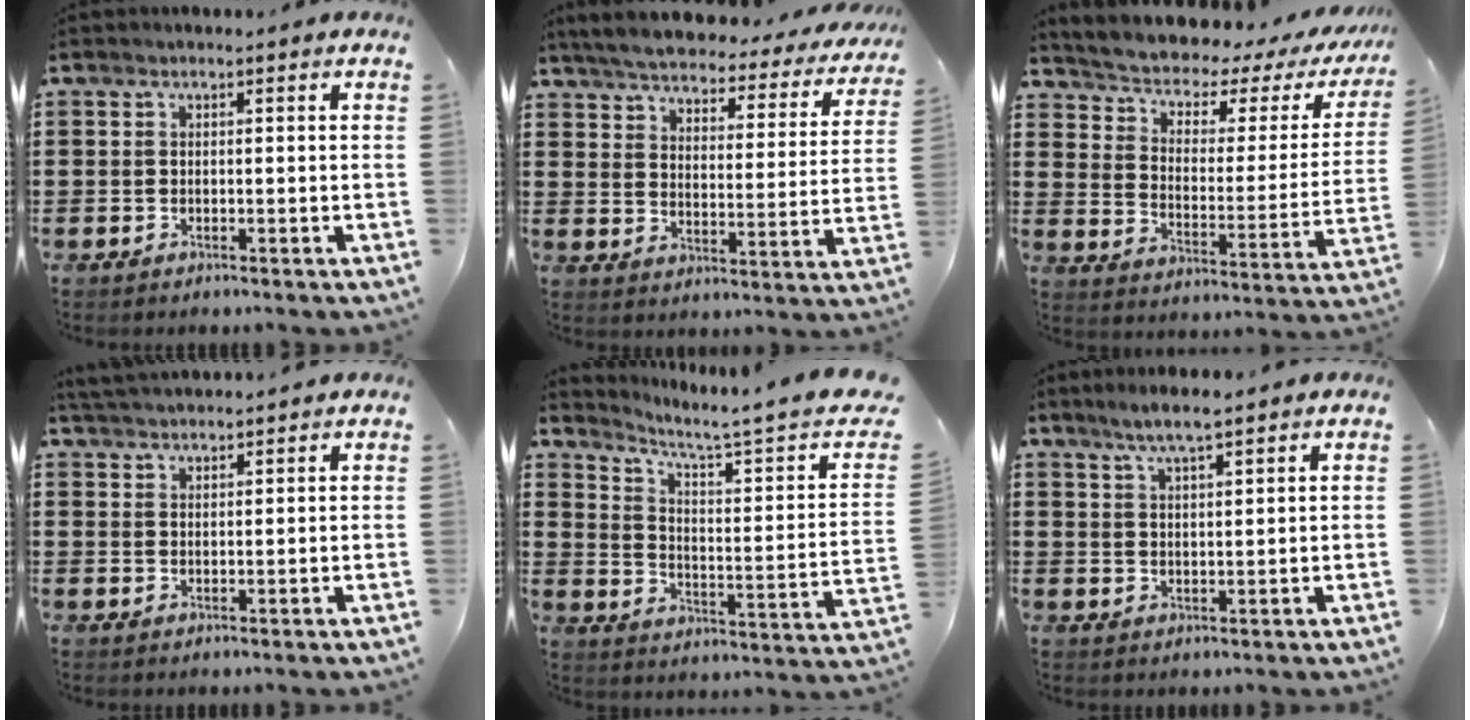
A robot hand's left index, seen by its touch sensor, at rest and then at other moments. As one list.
[{"total": 4.2, "force": [4.1, 0.1, 1.0], "torque": [-0.045, -0.034, 0.063]}, {"total": 3.1, "force": [2.1, 1.4, 1.7], "torque": [-0.051, -0.028, 0.025]}, {"total": 2.4, "force": [2.4, -0.1, 0.1], "torque": [-0.010, -0.005, 0.046]}, {"total": 3.5, "force": [1.9, -0.7, 2.8], "torque": [-0.069, -0.029, 0.019]}, {"total": 4.0, "force": [3.1, 0.4, 2.4], "torque": [-0.055, 0.001, 0.054]}]